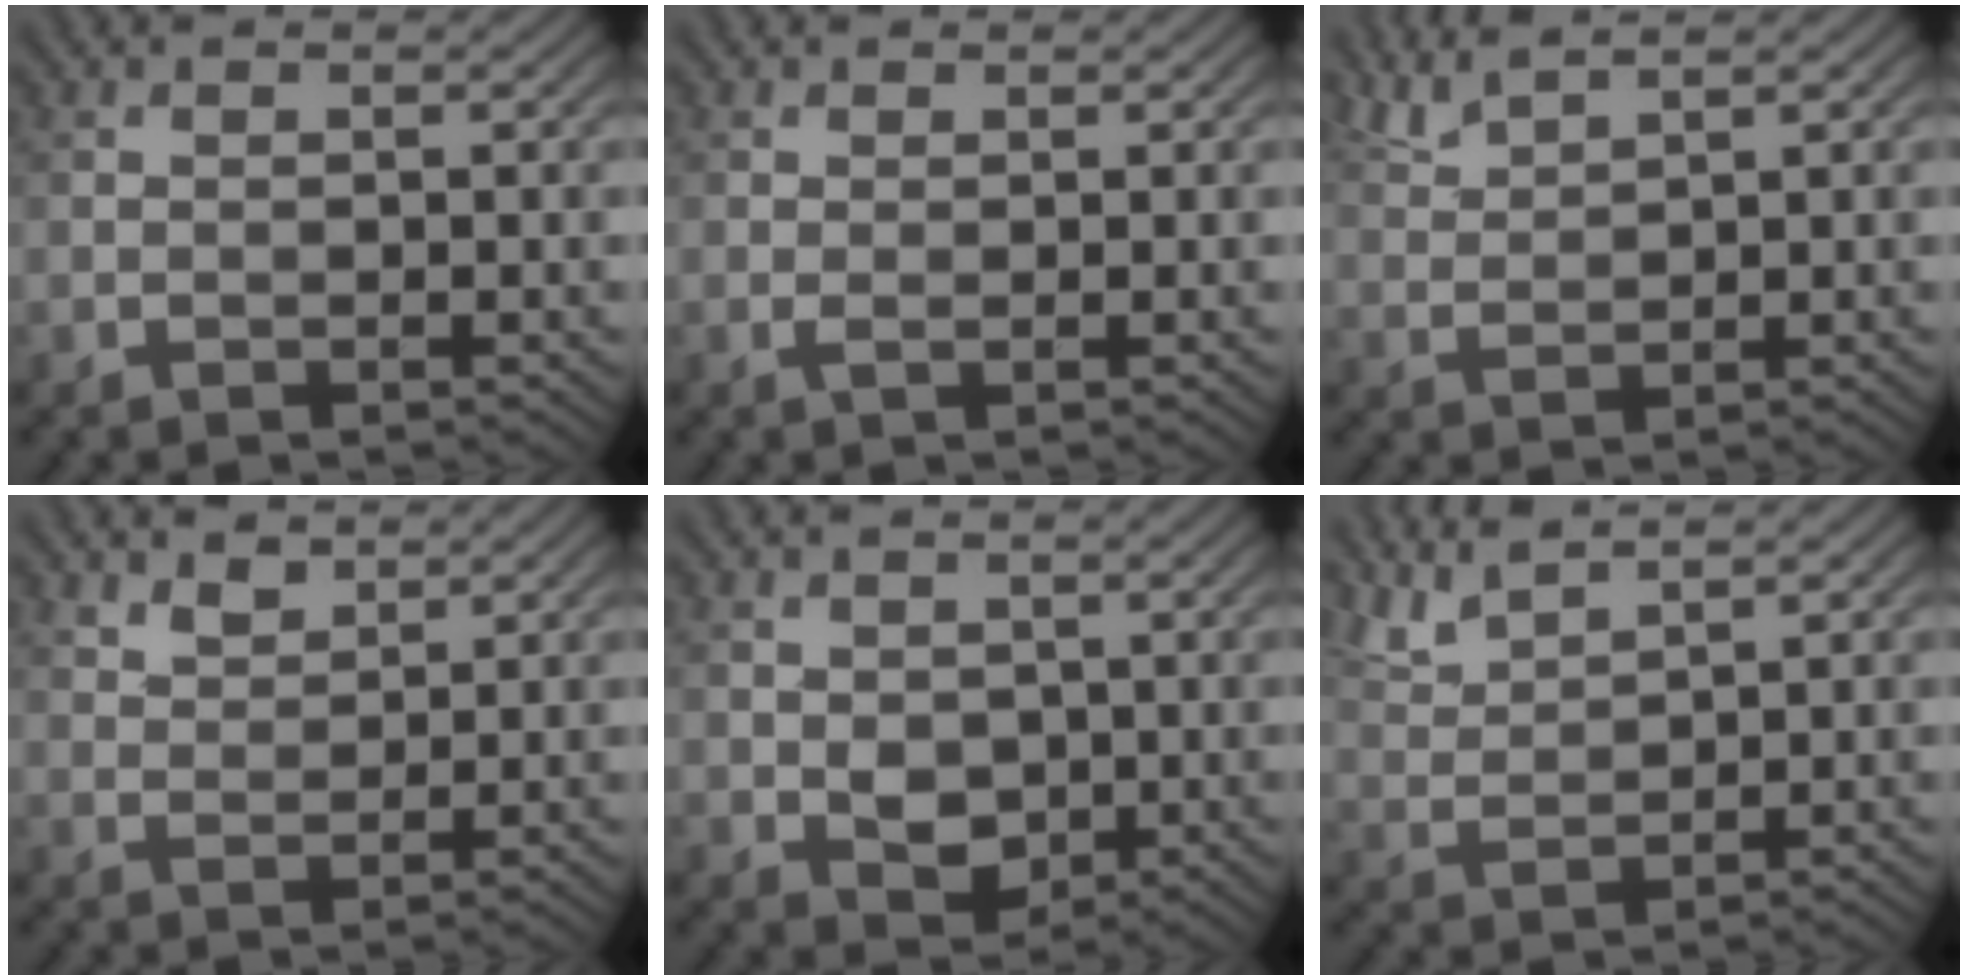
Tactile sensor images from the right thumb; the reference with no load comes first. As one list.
[{"total": 0.8, "force": [0.3, 0.1, 0.7], "torque": [-0.019, 0.001, 0.006]}, {"total": 3.7, "force": [3.1, 0.5, 2.0], "torque": [-0.040, 0.011, 0.068]}, {"total": 2.9, "force": [2.3, 1.2, 1.2], "torque": [-0.029, -0.002, 0.054]}, {"total": 3.6, "force": [0.4, 2.9, 2.1], "torque": [-0.052, -0.009, 0.014]}, {"total": 4.6, "force": [3.9, 0.7, 2.3], "torque": [-0.058, 0.008, 0.086]}]